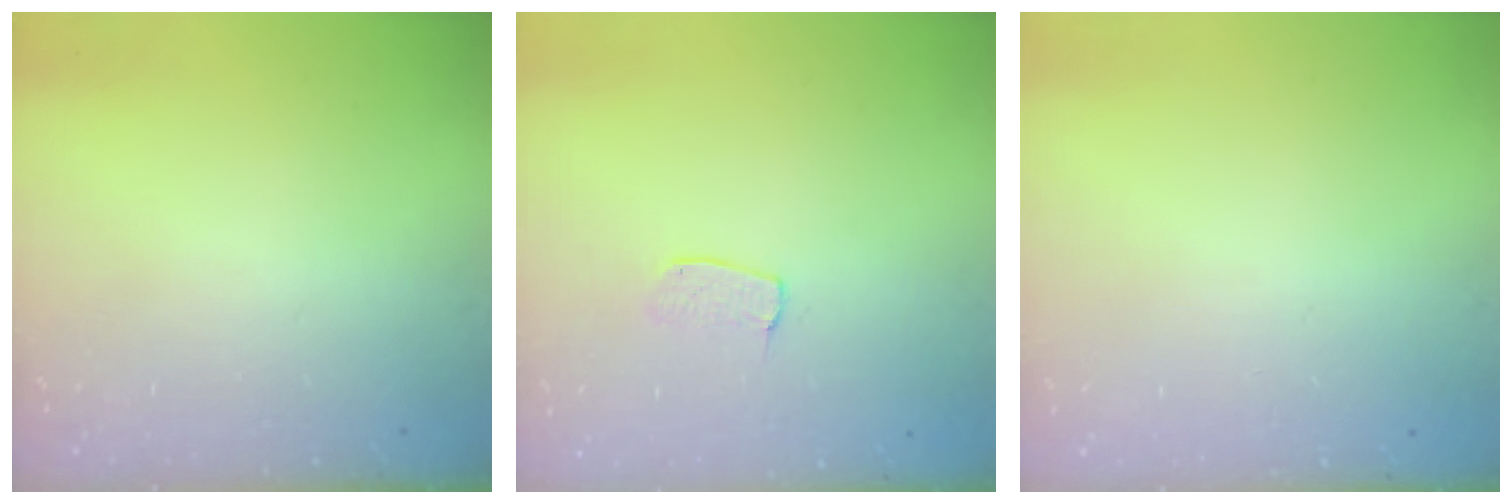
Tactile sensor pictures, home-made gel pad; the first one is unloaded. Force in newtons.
{"total": 4.7, "press": 4.7, "slide": 0.3}
{"total": 0.0}